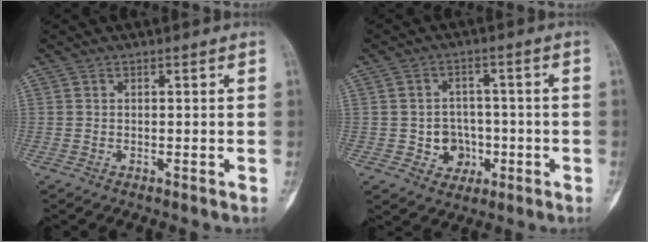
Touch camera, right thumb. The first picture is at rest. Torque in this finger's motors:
{"motor_torque": [0.15, 0.13, 0.47, -0.27, 0.02]}